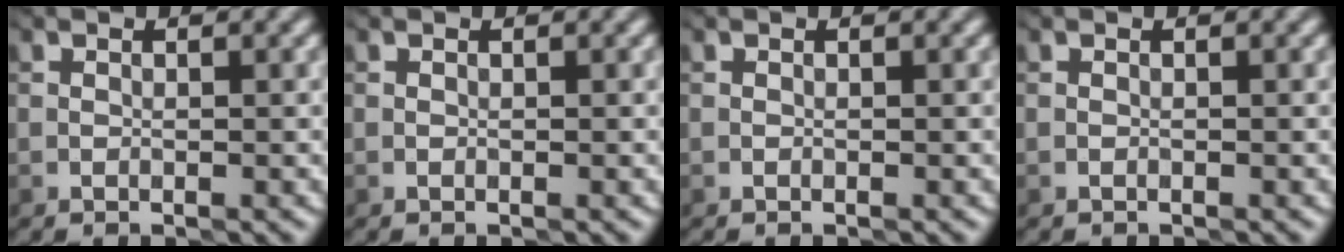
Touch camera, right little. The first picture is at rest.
{"total": 0.0}
{"total": 0.0}
{"total": 0.0}